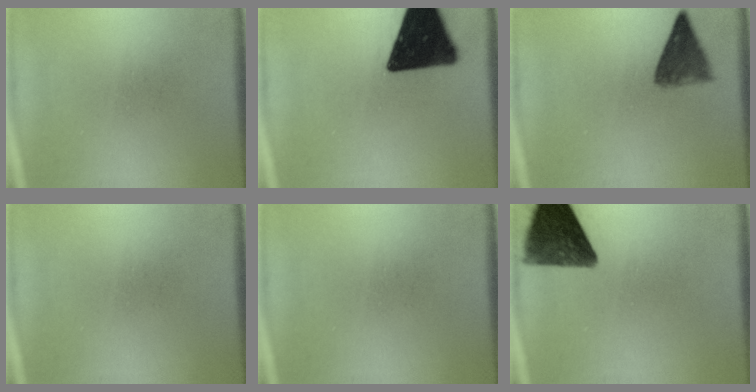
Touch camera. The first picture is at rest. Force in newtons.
{"total": 19.6}
{"total": 5.4}
{"total": 0.0}
{"total": 0.0}
{"total": 12.5}